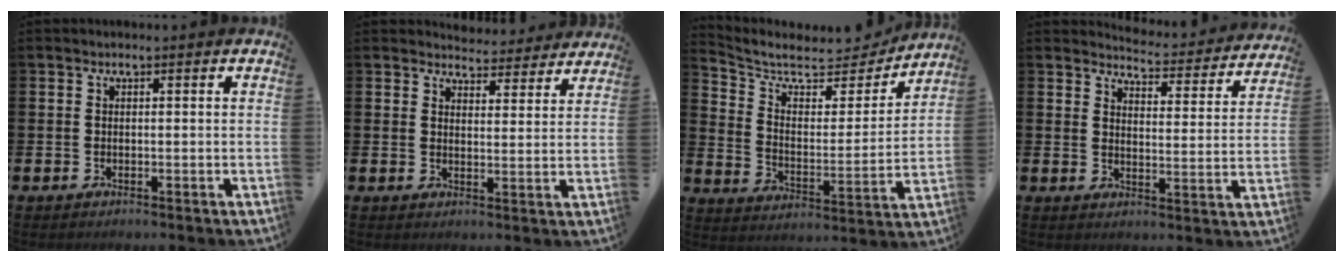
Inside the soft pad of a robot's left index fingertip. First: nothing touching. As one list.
[{"total": 4.6, "force": [4.5, 1.1, -0.3], "torque": [0.007, -0.037, 0.078]}, {"total": 7.1, "force": [6.4, 2.6, 1.7], "torque": [-0.064, -0.057, 0.103]}, {"total": 4.8, "force": [4.8, 0.3, 0.5], "torque": [-0.011, -0.045, 0.076]}]